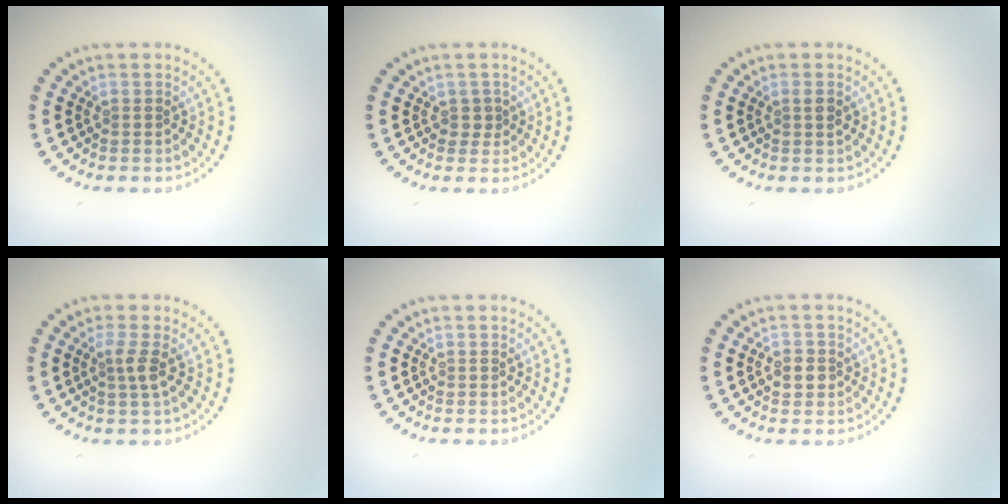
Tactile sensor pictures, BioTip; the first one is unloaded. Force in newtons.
{"total": 1.0, "press": 0.8, "slide": 0.6}
{"total": 0.9, "press": 0.8, "slide": 0.5}
{"total": 1.9, "press": 1.4, "slide": 1.3}
{"total": 0.0}
{"total": 1.6, "press": 1.6, "slide": 0.2}